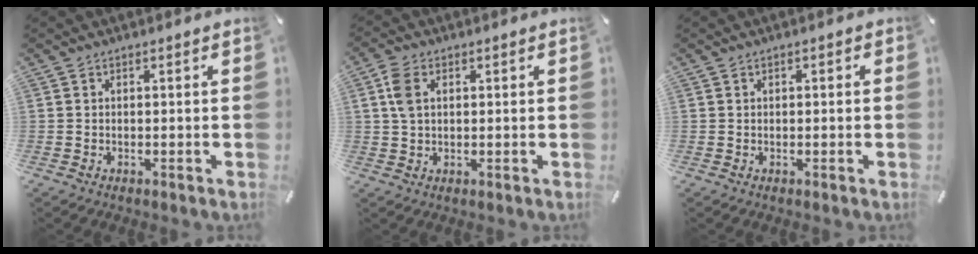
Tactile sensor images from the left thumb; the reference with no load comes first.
{"total": 5.0, "force": [1.4, 3.3, 3.5], "torque": [-0.090, 0.005, 0.022]}
{"total": 0.6, "force": [-0.1, 0.5, 0.3], "torque": [-0.005, 0.004, -0.003]}